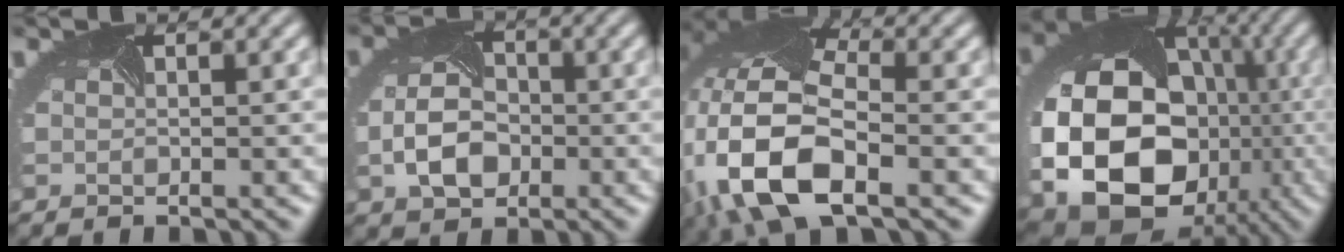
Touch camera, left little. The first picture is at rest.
{"total": 4.7, "force": [-1.0, 3.3, 3.3], "torque": [-0.076, -0.009, -0.015]}
{"total": 13.2, "force": [-3.7, 6.5, 10.9], "torque": [-0.246, -0.009, -0.070]}
{"total": 18.5, "force": [-3.2, 14.2, 11.5], "torque": [-0.234, -0.048, -0.035]}